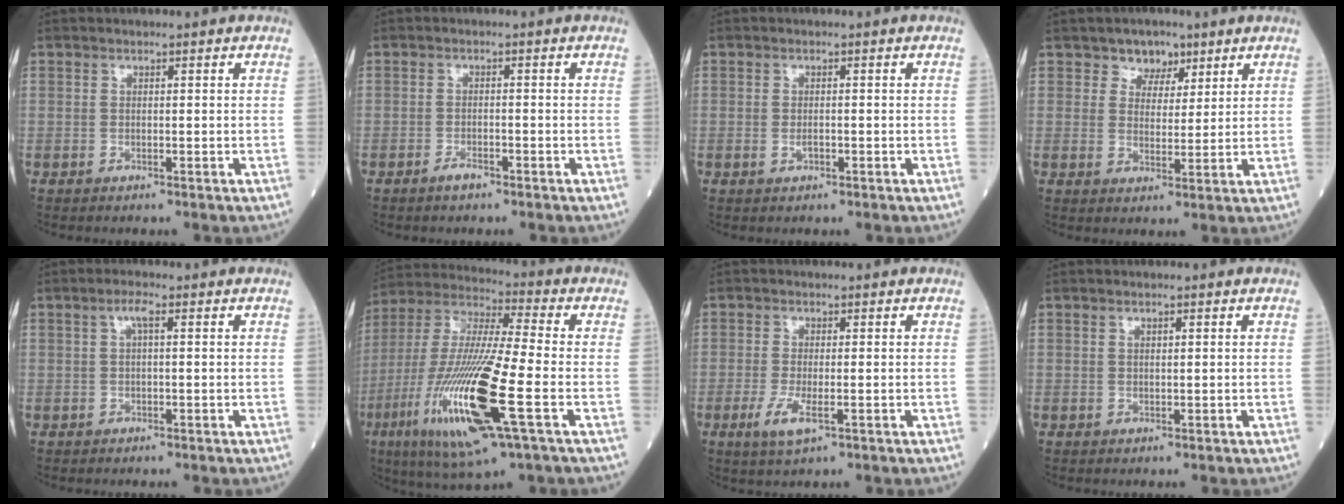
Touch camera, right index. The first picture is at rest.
{"total": 1.7, "force": [-1.3, 0.4, 0.9], "torque": [-0.017, 0.000, -0.022]}
{"total": 1.2, "force": [-0.4, 0.6, 0.9], "torque": [-0.018, 0.000, -0.006]}
{"total": 4.4, "force": [2.9, 3.1, 1.2], "torque": [-0.014, 0.004, 0.047]}
{"total": 2.0, "force": [0.6, 0.4, 1.8], "torque": [-0.037, 0.008, 0.010]}
{"total": 22.0, "force": [-6.9, 2.3, 20.7], "torque": [-0.455, -0.036, -0.128]}
{"total": 3.9, "force": [-1.5, 0.8, 3.5], "torque": [-0.075, -0.009, -0.026]}
{"total": 0.8, "force": [0.4, 0.2, 0.7], "torque": [-0.015, 0.000, 0.007]}